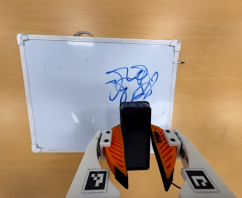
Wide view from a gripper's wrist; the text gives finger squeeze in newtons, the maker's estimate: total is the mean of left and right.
{"total": 7.2, "left": 7.3, "right": 7.1}